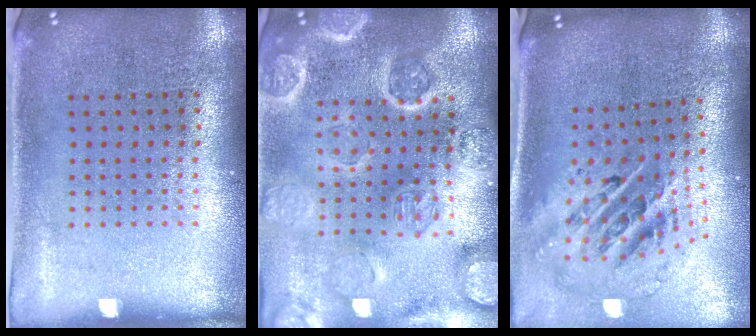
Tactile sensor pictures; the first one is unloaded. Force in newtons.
{"total": 4.2, "press": 3.8, "slide": 1.7}
{"total": 2.7, "press": 1.8, "slide": 1.9}